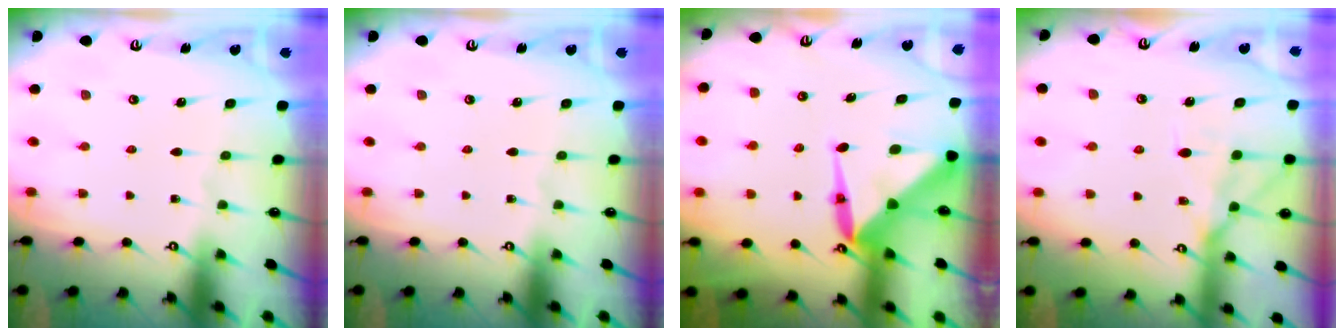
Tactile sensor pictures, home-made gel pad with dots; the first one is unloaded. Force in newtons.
{"total": 0.0}
{"total": 8.4, "press": 8.4, "slide": 0.7}
{"total": 12.0, "press": 12.0, "slide": 1.0}